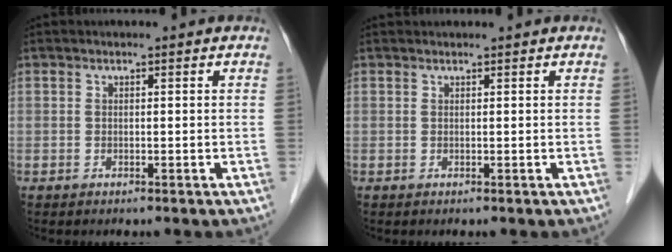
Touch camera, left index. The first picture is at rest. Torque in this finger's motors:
{"motor_torque": [-0.46, -0.36, 0.02, 0.01]}